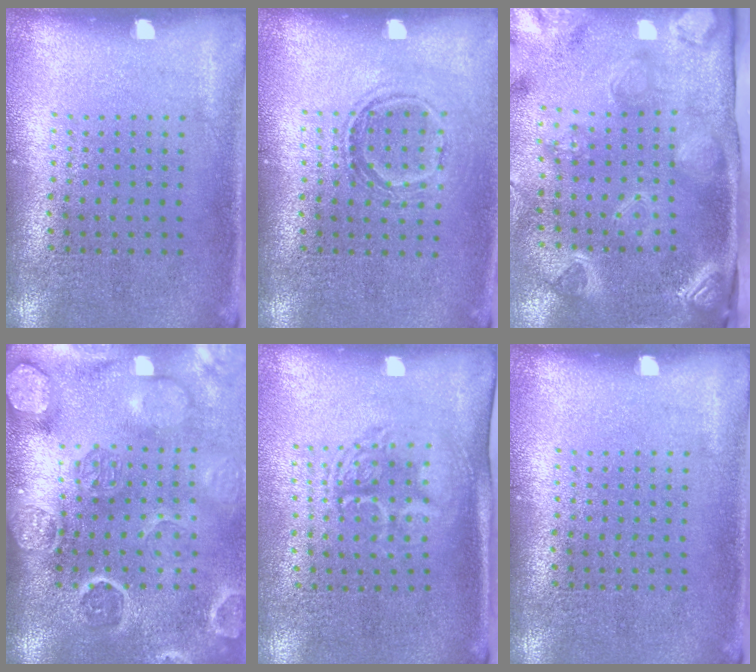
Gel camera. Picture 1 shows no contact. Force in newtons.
{"total": 1.2, "press": 1.0, "slide": 0.6}
{"total": 3.9, "press": 3.0, "slide": 2.6}
{"total": 4.2, "press": 3.6, "slide": 2.2}
{"total": 1.7, "press": 1.4, "slide": 1.0}
{"total": 0.0}